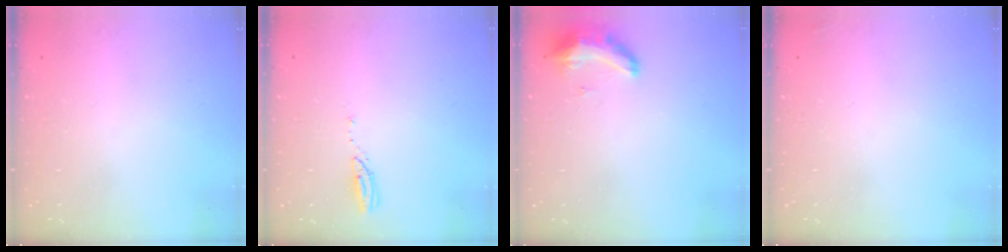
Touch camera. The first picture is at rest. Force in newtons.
{"total": 3.0, "press": 2.9, "slide": 0.3}
{"total": 11.5, "press": 9.6, "slide": 6.3}
{"total": 2.3, "press": 2.2, "slide": 0.8}